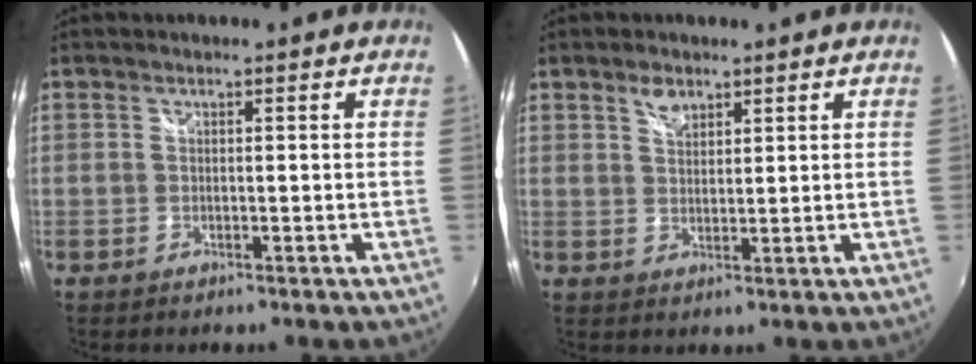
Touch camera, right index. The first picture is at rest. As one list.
[{"total": 3.1, "force": [2.1, 1.7, 1.5], "torque": [-0.021, 0.004, 0.038]}]